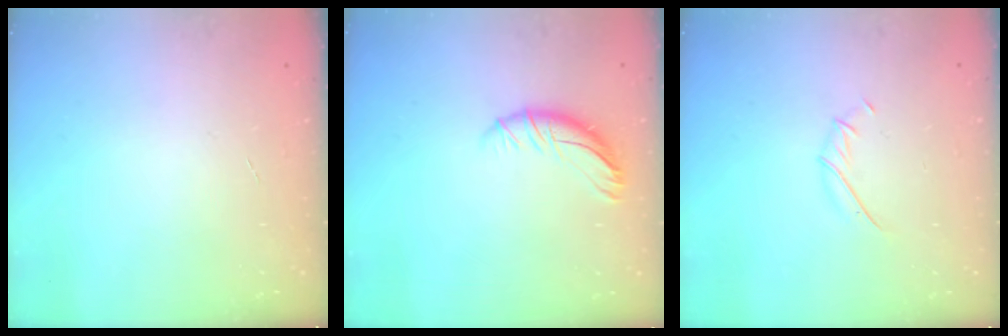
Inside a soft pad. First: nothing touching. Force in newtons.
{"total": 8.7, "press": 8.6, "slide": 0.6}
{"total": 4.6, "press": 4.5, "slide": 0.9}